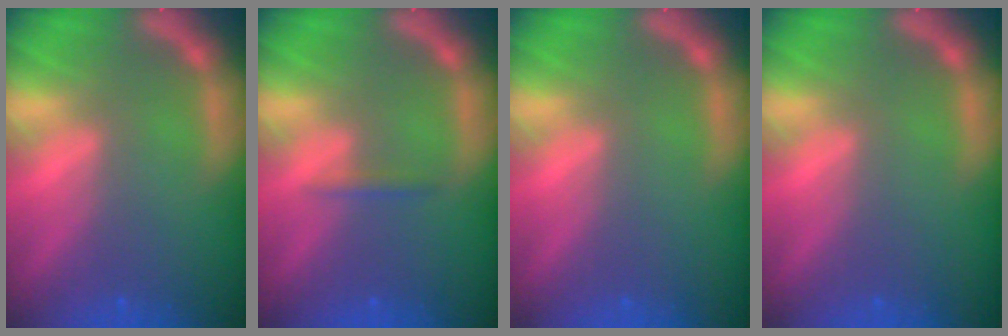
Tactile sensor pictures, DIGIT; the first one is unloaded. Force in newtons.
{"total": 0.9}
{"total": 0.0}
{"total": 0.0}